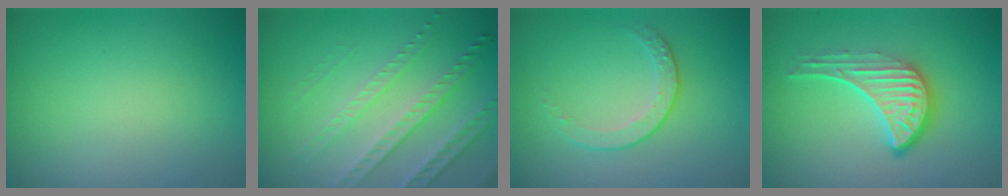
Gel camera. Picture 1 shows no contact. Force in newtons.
{"total": 3.6, "press": 3.4, "slide": 1.3}
{"total": 1.8, "press": 1.3, "slide": 1.3}
{"total": 4.6, "press": 3.3, "slide": 3.3}